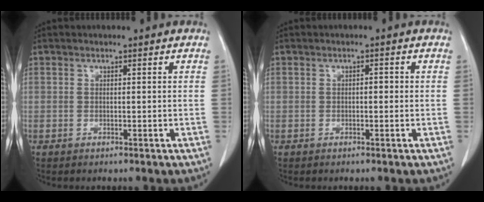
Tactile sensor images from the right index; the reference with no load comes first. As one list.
[{"total": 0.9, "force": [-0.1, 0.4, 0.8], "torque": [-0.010, 0.004, -0.002]}]